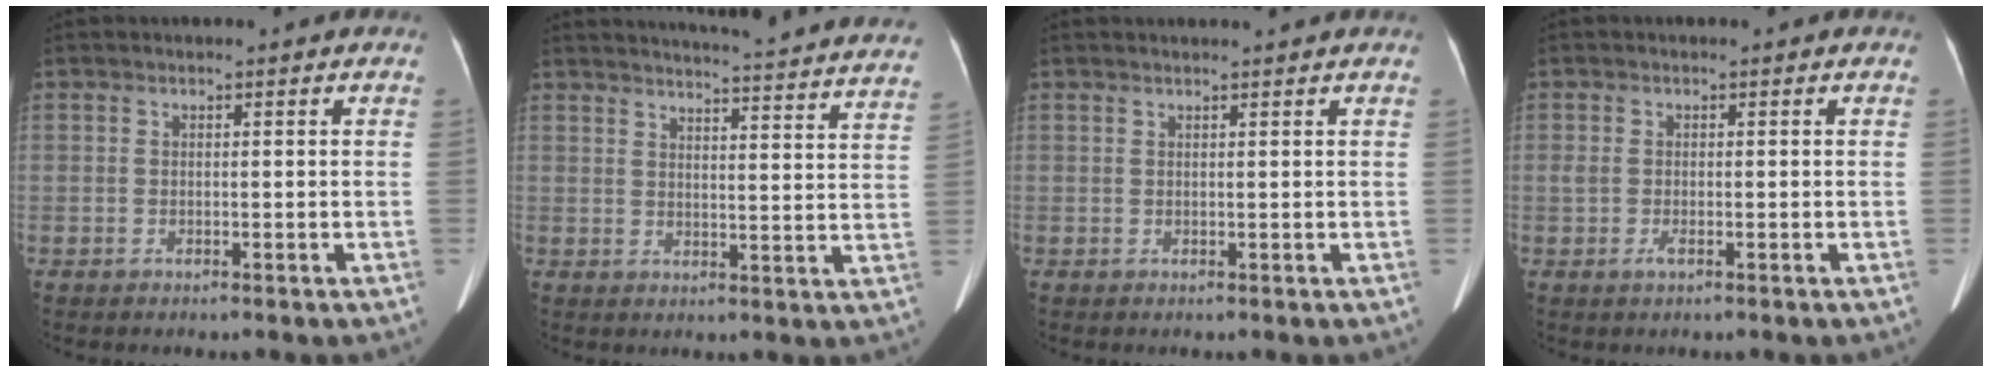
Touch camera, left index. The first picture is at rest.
{"total": 25.7, "force": [24.7, 0.4, 7.1], "torque": [-0.094, -0.088, 0.276]}
{"total": 2.5, "force": [2.3, -0.3, 0.7], "torque": [-0.010, 0.015, 0.031]}
{"total": 1.3, "force": [-0.5, 0.5, 1.1], "torque": [-0.025, -0.002, -0.004]}